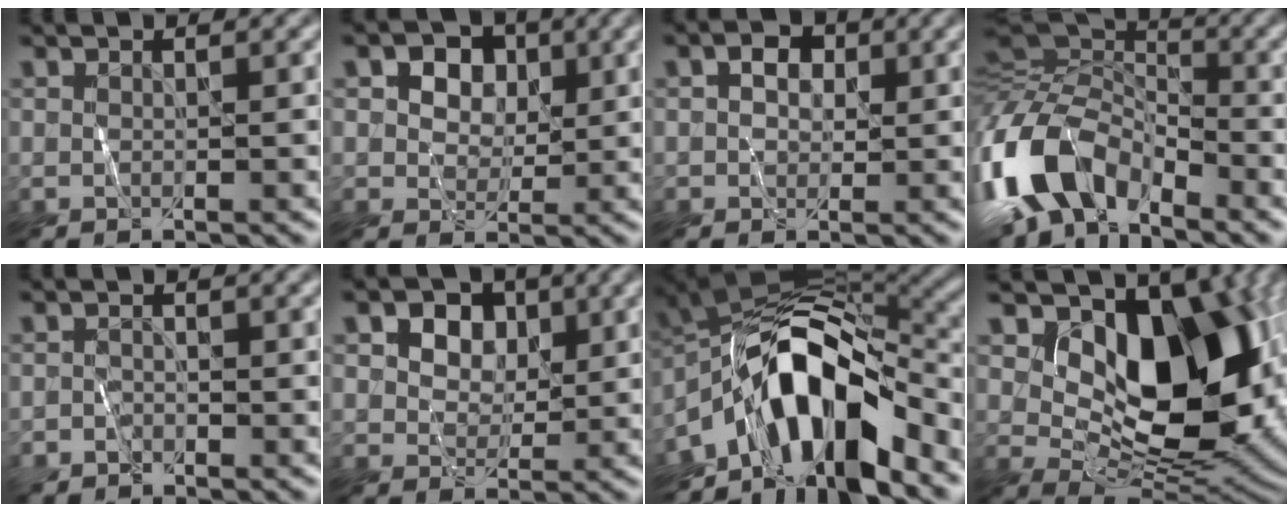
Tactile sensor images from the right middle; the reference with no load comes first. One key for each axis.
{"total": 5.7, "fx": 2.6, "fy": 4.1, "fz": 3.1, "tx": -0.043, "ty": 0.026, "tz": 0.017}
{"total": 1.8, "fx": 0.5, "fy": 1.5, "fz": 0.8, "tx": -0.013, "ty": 0.011, "tz": 0.006}
{"total": 11.3, "fx": -5.4, "fy": 6.8, "fz": 7.2, "tx": -0.150, "ty": -0.004, "tz": -0.112}
{"total": 0.8, "fx": -0.7, "fy": 0.3, "fz": -0.3, "tx": 0.008, "ty": 0.010, "tz": -0.013}
{"total": 6.3, "fx": 3.1, "fy": 4.4, "fz": 3.4, "tx": -0.056, "ty": 0.025, "tz": 0.031}
{"total": 10.8, "fx": -5.6, "fy": 4.8, "fz": 7.9, "tx": -0.121, "ty": 0.020, "tz": -0.101}
{"total": 12.3, "fx": 2.7, "fy": 7.4, "fz": 9.4, "tx": -0.111, "ty": -0.007, "tz": 0.050}